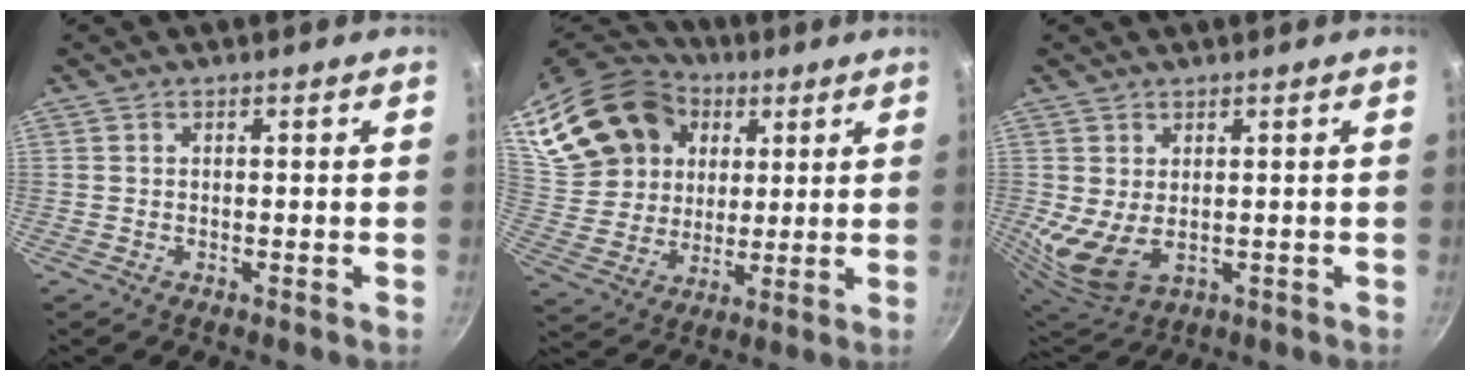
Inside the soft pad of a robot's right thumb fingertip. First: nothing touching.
{"total": 23.1, "force": [9.2, 18.0, 11.2], "torque": [-0.213, 0.009, 0.181]}
{"total": 8.1, "force": [0.5, 5.1, 6.3], "torque": [-0.118, -0.026, 0.024]}